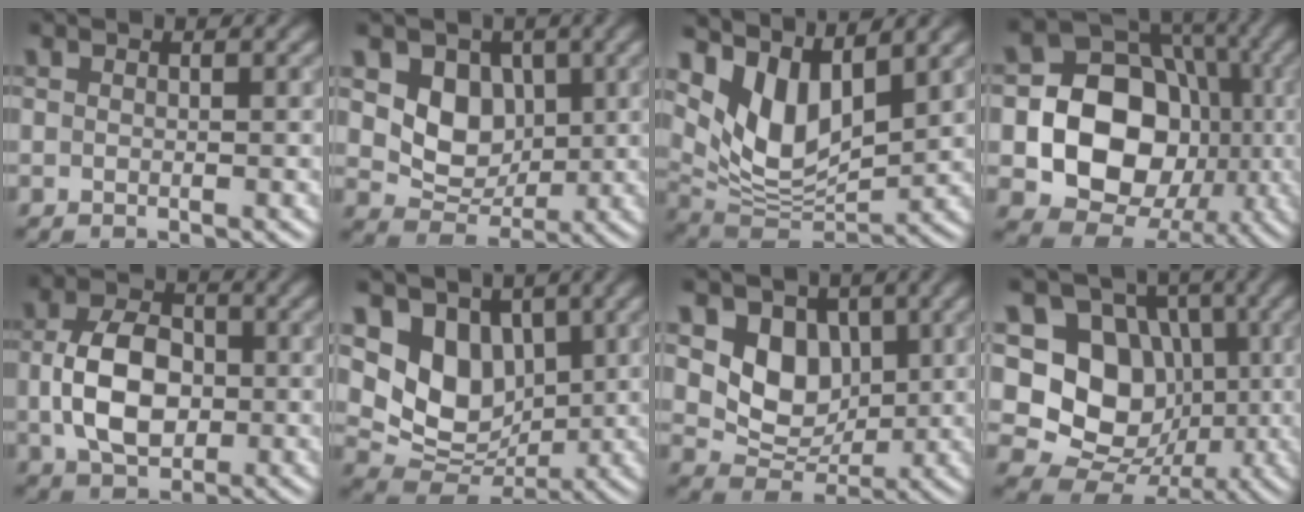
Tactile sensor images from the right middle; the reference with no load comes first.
{"total": 5.1, "force": [1.2, 4.1, 2.8], "torque": [-0.051, -0.010, 0.016]}
{"total": 7.5, "force": [4.1, 3.5, 5.2], "torque": [-0.107, -0.016, 0.077]}
{"total": 13.7, "force": [-2.3, 11.3, 7.4], "torque": [-0.099, -0.011, -0.065]}
{"total": 6.6, "force": [-0.5, 4.4, 4.9], "torque": [-0.100, -0.001, -0.012]}
{"total": 6.9, "force": [2.4, 5.2, 3.8], "torque": [-0.068, -0.020, 0.041]}
{"total": 5.6, "force": [1.4, 4.4, 3.2], "torque": [-0.055, -0.012, 0.022]}
{"total": 11.2, "force": [0.7, 9.5, 5.8], "torque": [-0.086, 0.002, -0.013]}